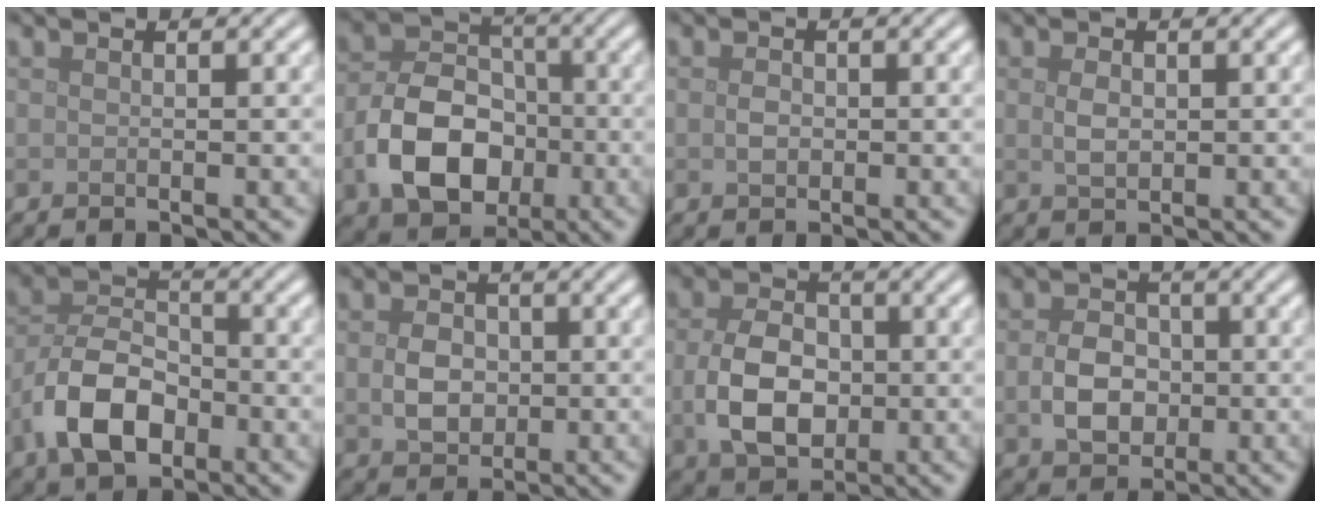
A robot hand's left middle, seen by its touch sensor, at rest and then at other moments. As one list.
[{"total": 8.1, "force": [-2.5, 5.7, 5.1], "torque": [-0.095, -0.003, -0.047]}, {"total": 1.2, "force": [-0.1, 0.9, 0.8], "torque": [-0.018, -0.001, -0.003]}, {"total": 1.7, "force": [0.2, 1.1, 1.3], "torque": [-0.030, -0.001, 0.005]}, {"total": 6.8, "force": [-3.0, 4.1, 4.6], "torque": [-0.086, 0.002, -0.061]}, {"total": 3.1, "force": [-0.1, 2.4, 1.9], "torque": [-0.040, -0.003, -0.005]}, {"total": 6.0, "force": [-0.7, 4.2, 4.2], "torque": [-0.095, -0.007, -0.012]}, {"total": 3.8, "force": [-0.6, 2.9, 2.4], "torque": [-0.045, 0.000, -0.013]}]